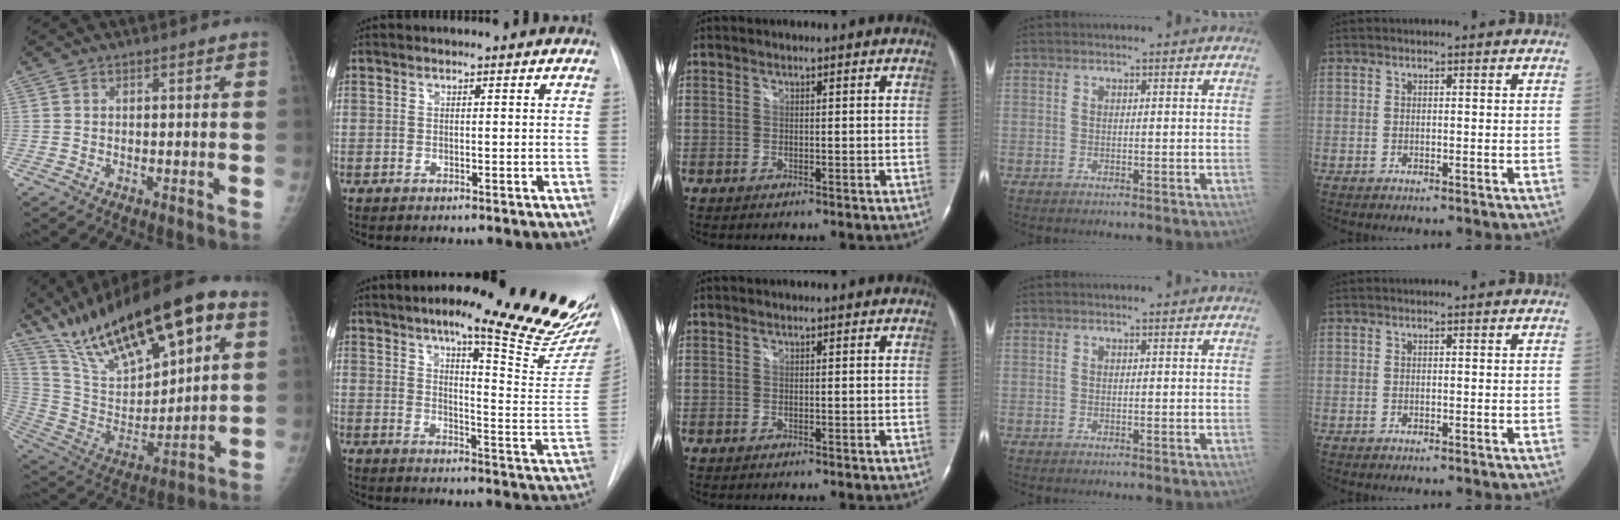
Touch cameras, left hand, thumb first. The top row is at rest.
{"thumb": {"total": 28.9, "force": [16.0, 10.7, 21.5], "torque": [-0.344, -0.023, 0.287]}, "index": {"total": 22.5, "force": [17.8, 1.2, 13.6], "torque": [-0.182, -0.072, 0.218]}}